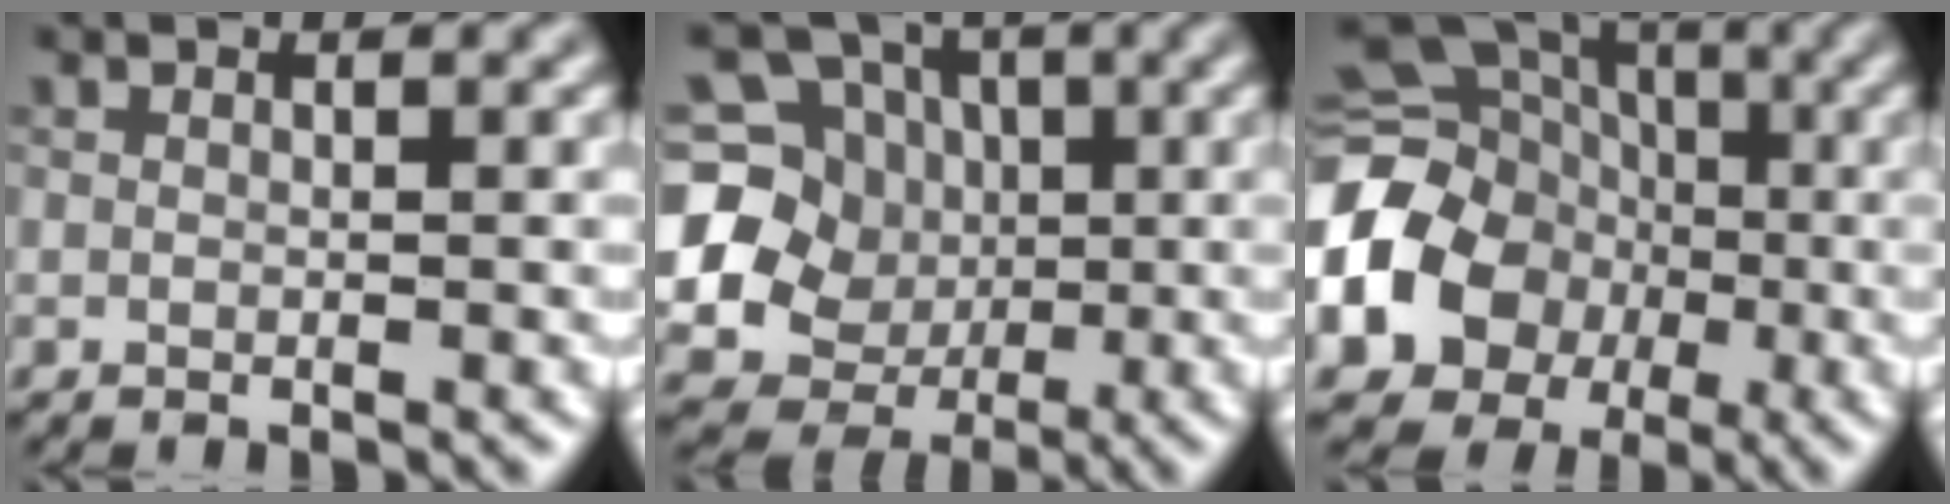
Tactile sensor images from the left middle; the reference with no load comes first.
{"total": 11.8, "force": [-0.3, 10.9, 4.5], "torque": [-0.110, 0.026, -0.030]}
{"total": 16.2, "force": [-4.0, 14.0, 7.0], "torque": [-0.160, -0.022, -0.096]}